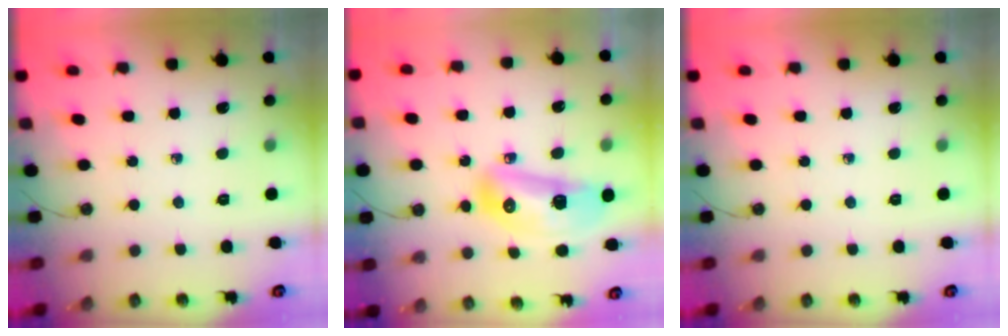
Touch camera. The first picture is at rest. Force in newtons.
{"total": 14.8, "press": 14.7, "slide": 1.7}
{"total": 0.0}